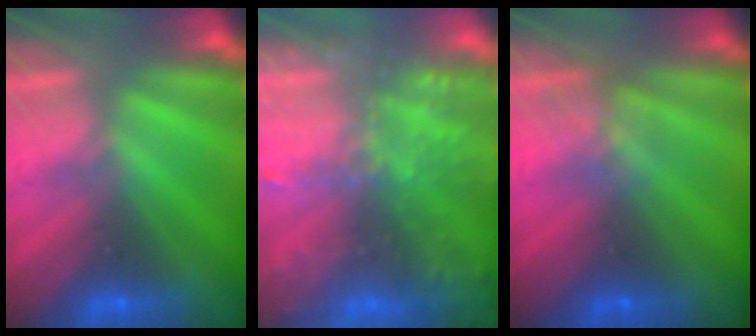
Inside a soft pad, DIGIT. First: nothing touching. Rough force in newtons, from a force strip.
{"total": 5.8}
{"total": 2.7}